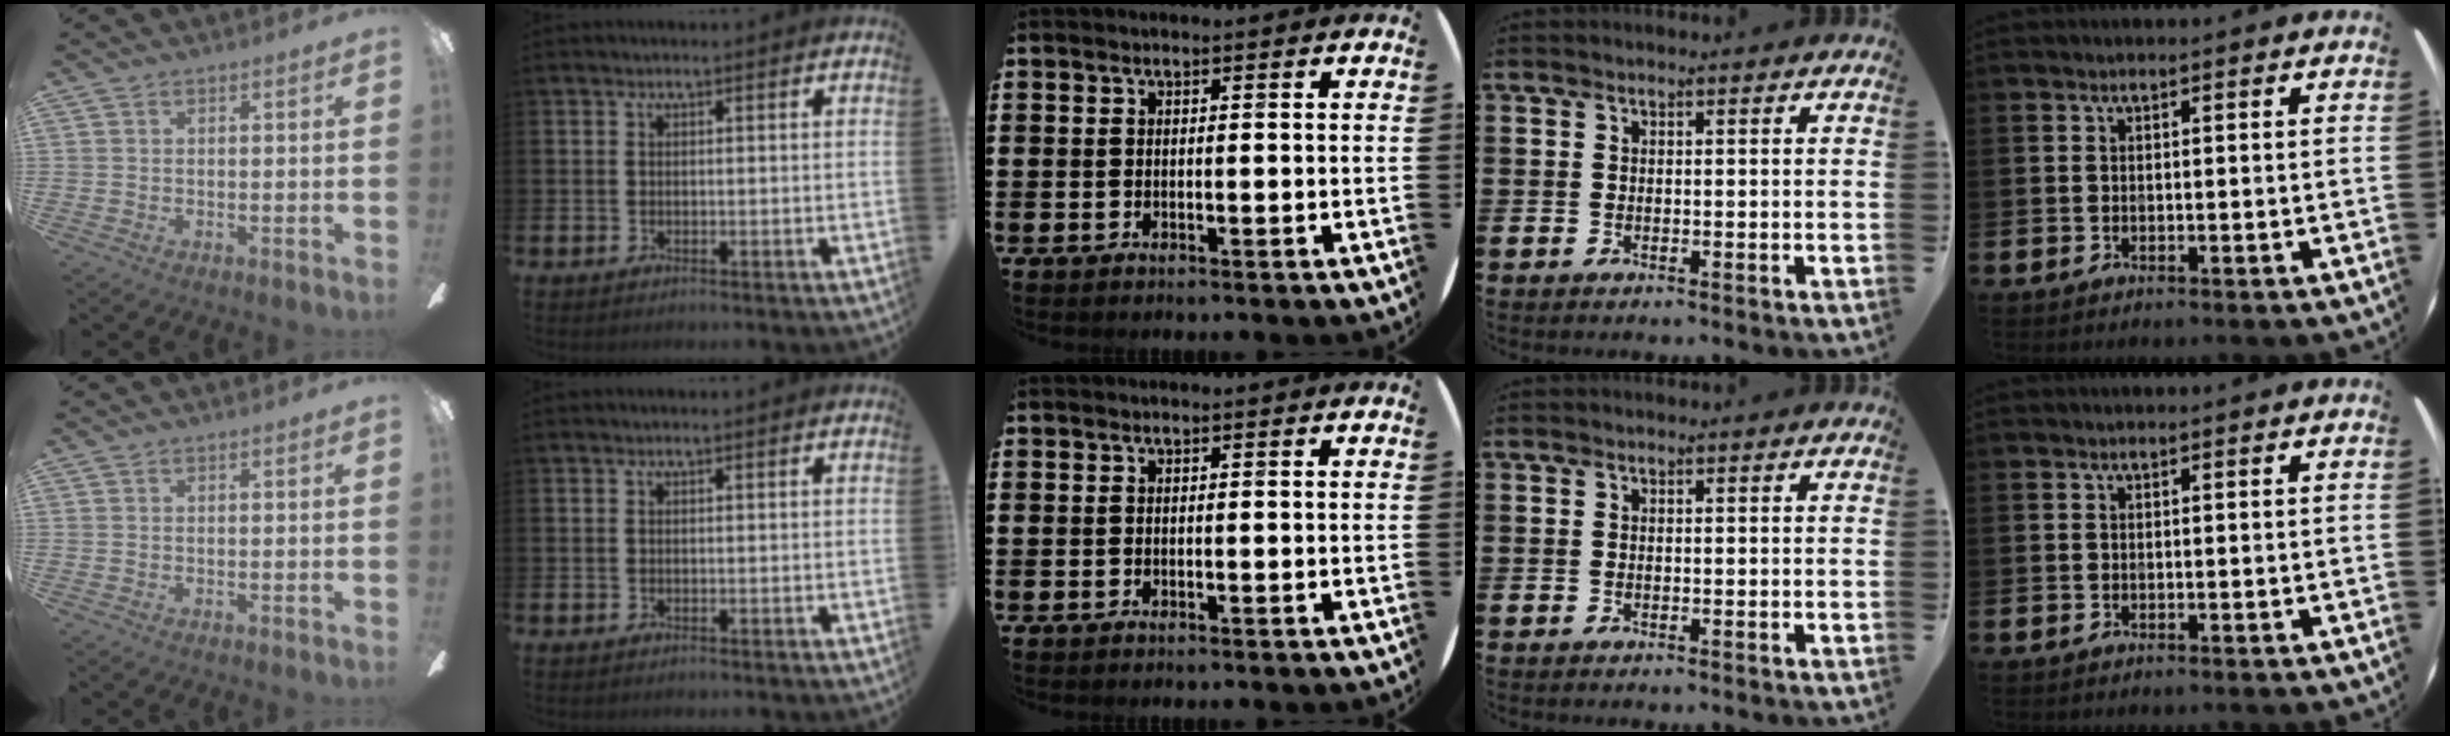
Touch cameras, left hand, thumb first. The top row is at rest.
{}